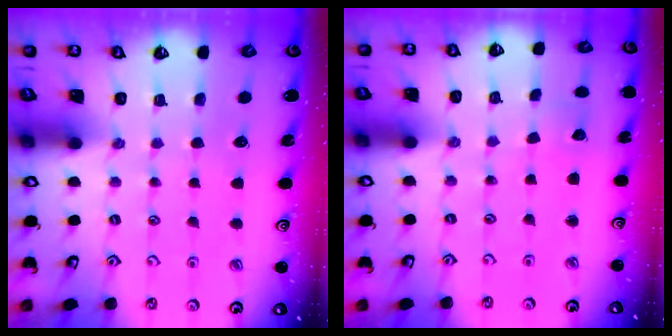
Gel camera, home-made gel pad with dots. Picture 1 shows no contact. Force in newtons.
{"total": 2.4, "press": 2.4, "slide": 0.3}